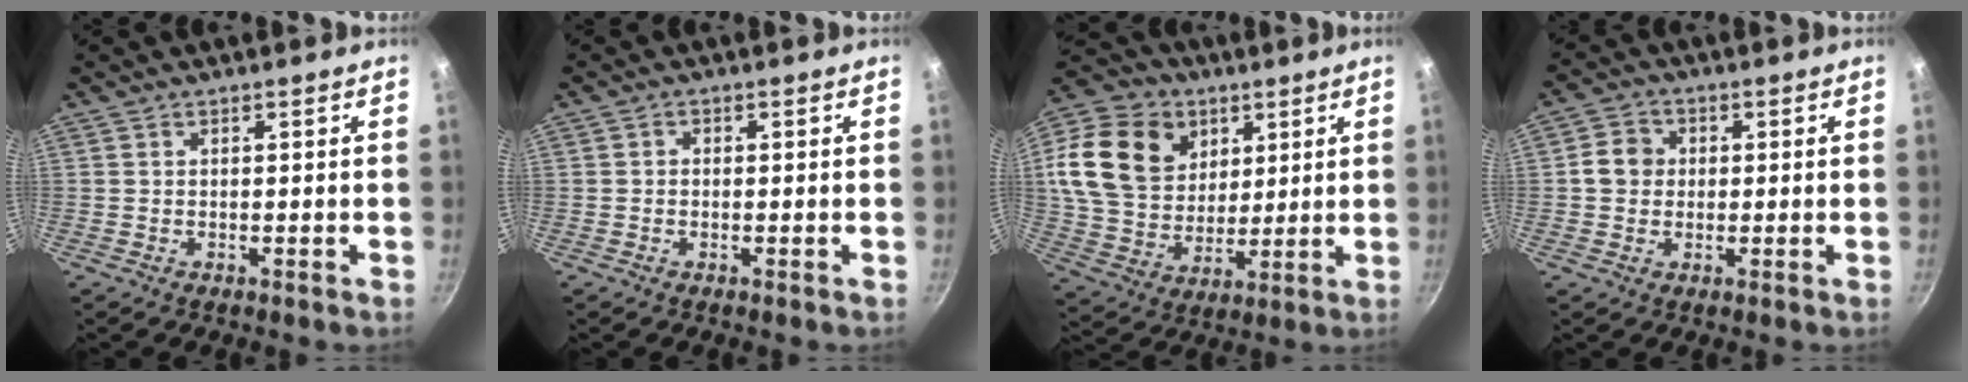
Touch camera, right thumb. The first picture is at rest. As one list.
[{"total": 0.9, "force": [-0.1, 0.8, 0.4], "torque": [-0.006, 0.004, -0.003]}, {"total": 25.0, "force": [8.9, 19.1, 13.4], "torque": [-0.268, 0.004, 0.167]}, {"total": 5.0, "force": [0.3, 4.5, 2.1], "torque": [-0.015, 0.008, -0.006]}]